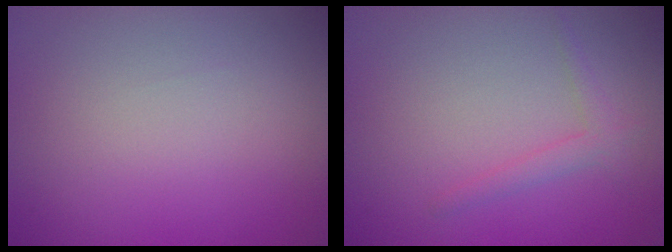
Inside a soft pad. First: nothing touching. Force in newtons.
{"total": 1.4, "press": 1.4, "slide": 0.1}